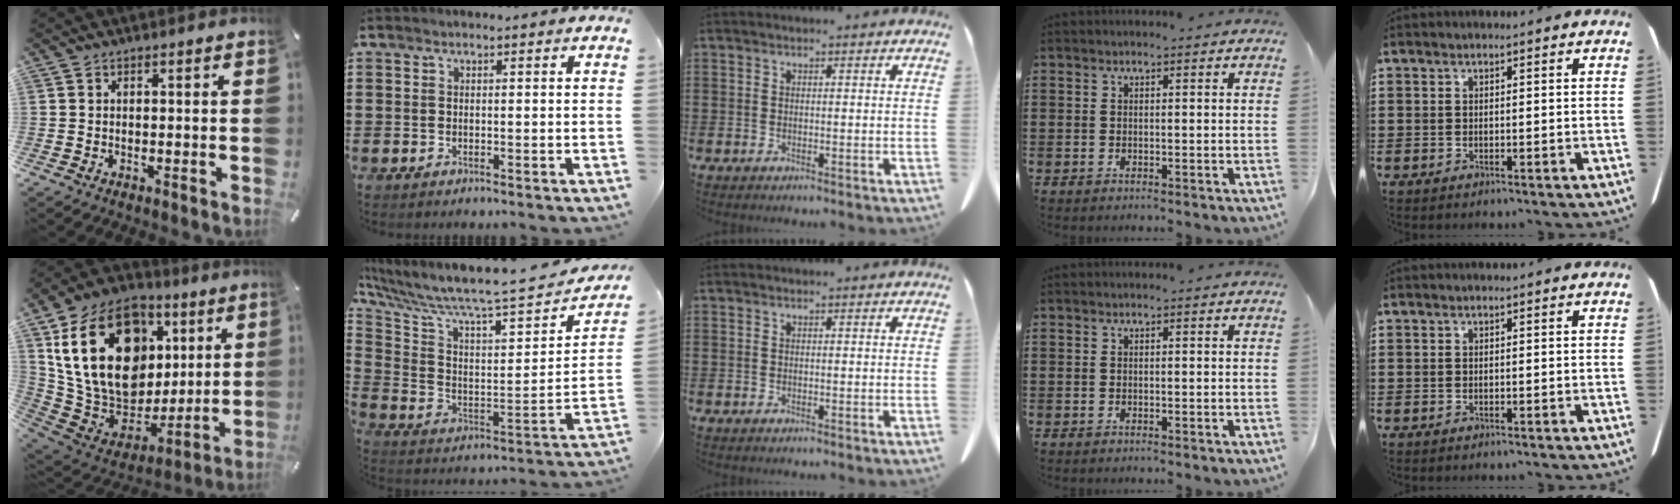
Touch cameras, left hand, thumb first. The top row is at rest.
{"thumb": {"total": 27.1, "force": [8.0, 19.9, 16.6], "torque": [-0.302, -0.037, 0.161]}, "index": {"total": 6.9, "force": [6.0, 0.6, 3.4], "torque": [-0.100, -0.062, 0.094]}}